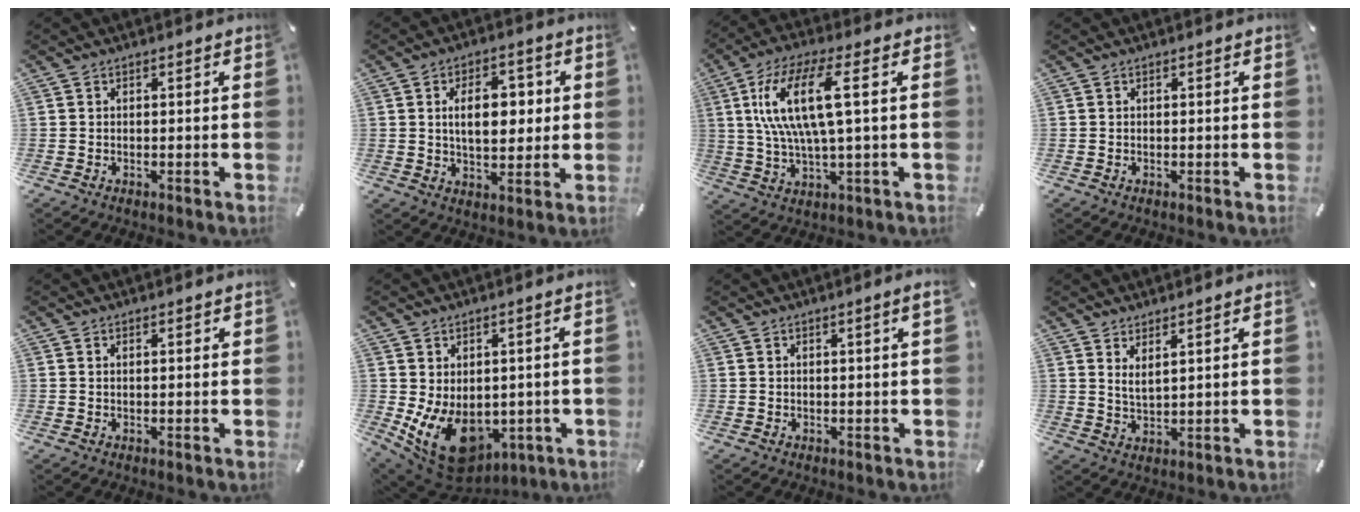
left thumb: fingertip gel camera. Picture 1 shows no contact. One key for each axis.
{"total": 10.2, "fx": 1.7, "fy": 6.3, "fz": 7.8, "tx": -0.126, "ty": 0.000, "tz": 0.022}
{"total": 15.1, "fx": 3.1, "fy": 4.1, "fz": 14.2, "tx": -0.297, "ty": -0.003, "tz": 0.044}
{"total": 0.0}
{"total": 0.7, "fx": 0.4, "fy": 0.1, "fz": 0.6, "tx": -0.011, "ty": 0.000, "tz": 0.008}
{"total": 13.5, "fx": -4.0, "fy": 9.8, "fz": 8.4, "tx": -0.128, "ty": 0.003, "tz": -0.062}
{"total": 1.9, "fx": 0.6, "fy": 0.1, "fz": 1.8, "tx": -0.033, "ty": 0.000, "tz": 0.009}
{"total": 3.2, "fx": 2.5, "fy": 0.5, "fz": 1.9, "tx": -0.043, "ty": -0.010, "tz": 0.046}